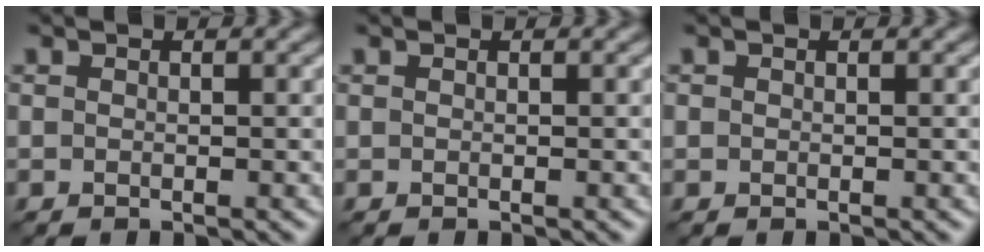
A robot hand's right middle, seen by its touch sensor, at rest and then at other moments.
{"total": 0.0}
{"total": 0.0}